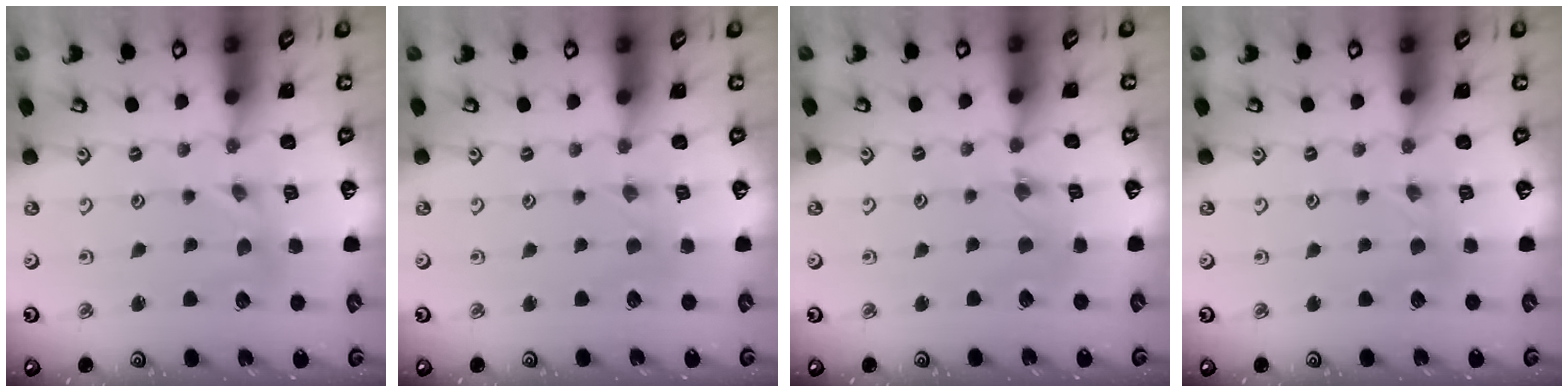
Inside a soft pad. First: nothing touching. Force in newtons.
{"total": 0.0}
{"total": 1.5, "press": 1.5, "slide": 0.3}
{"total": 1.5, "press": 1.5, "slide": 0.2}